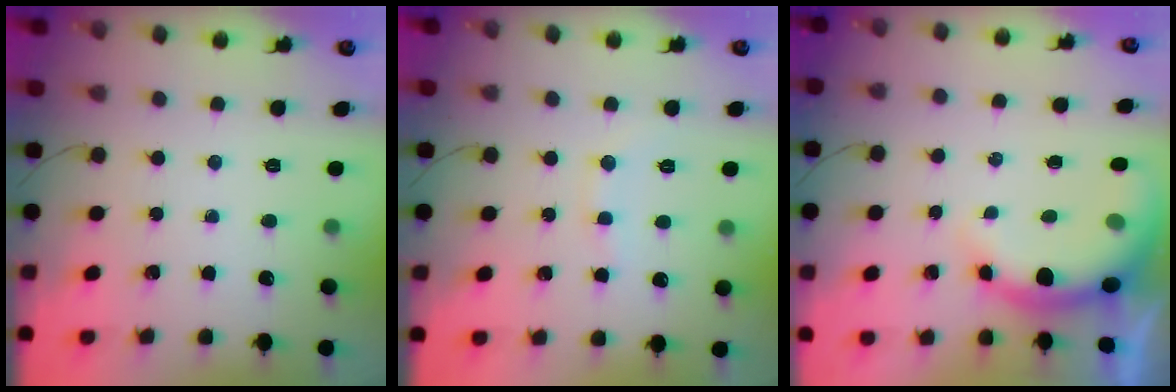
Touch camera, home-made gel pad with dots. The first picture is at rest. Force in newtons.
{"total": 6.5, "press": 6.4, "slide": 1.4}
{"total": 7.5, "press": 7.3, "slide": 1.6}